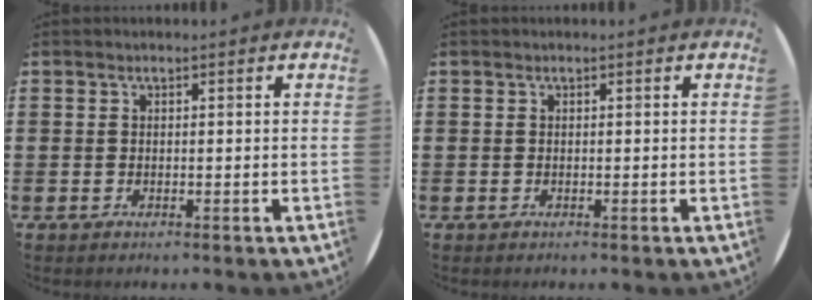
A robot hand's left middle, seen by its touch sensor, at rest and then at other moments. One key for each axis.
{"total": 0.0}